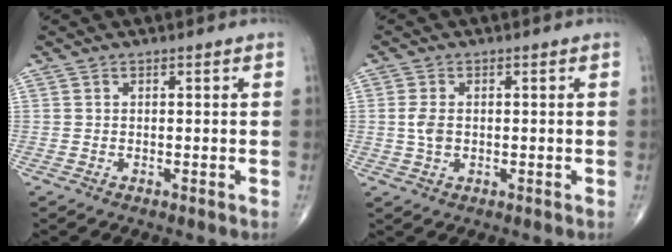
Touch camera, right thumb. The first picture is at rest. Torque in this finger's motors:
{"motor_torque": [-0.24, -0.05, 0.06, 0.34, -0.08]}